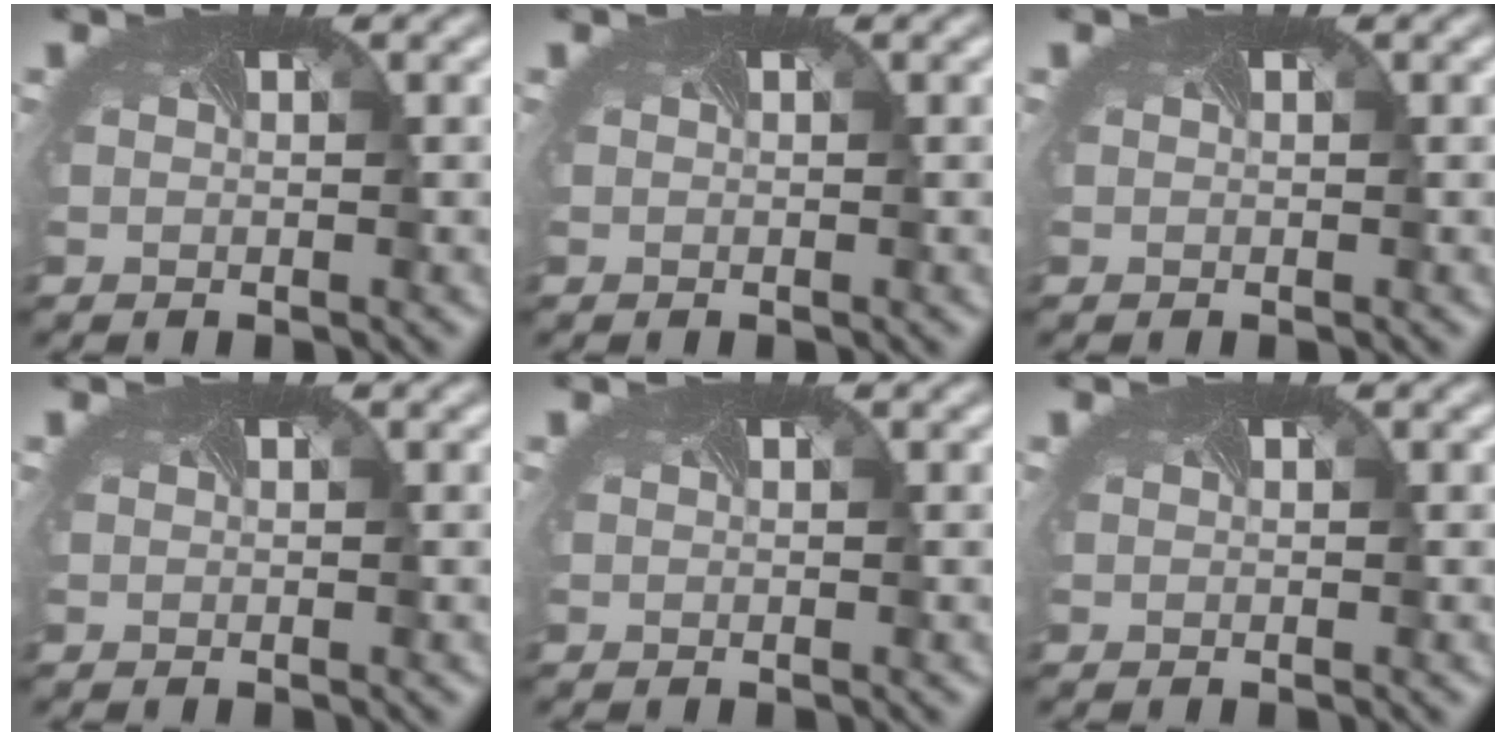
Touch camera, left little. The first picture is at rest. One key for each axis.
{"total": 0.0}
{"total": 0.0}
{"total": 0.0}
{"total": 0.0}
{"total": 0.0}